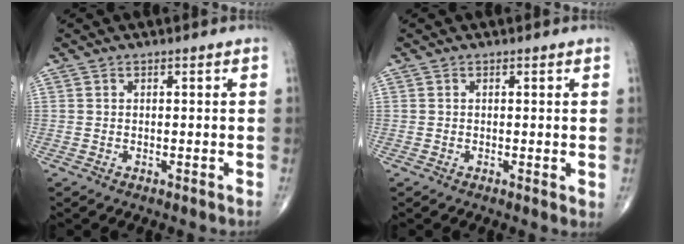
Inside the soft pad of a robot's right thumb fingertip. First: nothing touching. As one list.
[{"total": 1.1, "force": [0.1, 0.3, 1.1], "torque": [-0.017, -0.005, 0.001]}]